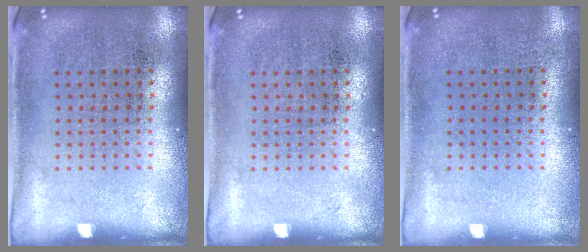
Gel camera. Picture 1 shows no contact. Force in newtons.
{"total": 0.0}
{"total": 0.0}